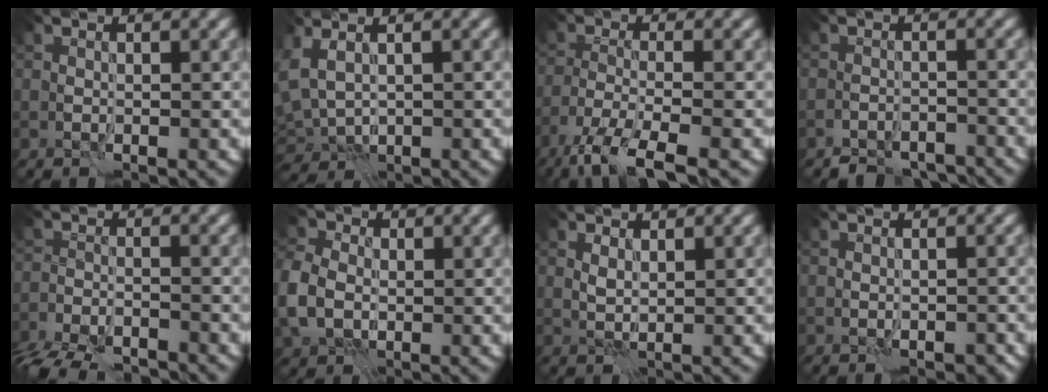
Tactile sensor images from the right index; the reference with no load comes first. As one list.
[{"total": 3.9, "force": [0.5, 2.5, 2.9], "torque": [-0.064, -0.006, 0.031]}, {"total": 6.1, "force": [-4.4, 1.2, 4.0], "torque": [-0.073, -0.010, -0.086]}, {"total": 3.7, "force": [-3.5, 1.2, 0.5], "torque": [-0.001, -0.002, -0.058]}, {"total": 6.7, "force": [-6.2, 1.7, 1.9], "torque": [-0.035, -0.020, -0.107]}, {"total": 5.7, "force": [-0.8, 4.6, 3.3], "torque": [-0.099, -0.008, -0.022]}, {"total": 0.9, "force": [0.8, 0.3, 0.4], "torque": [-0.013, -0.001, 0.017]}, {"total": 1.2, "force": [-0.8, 0.7, 0.4], "torque": [-0.009, 0.002, -0.009]}]